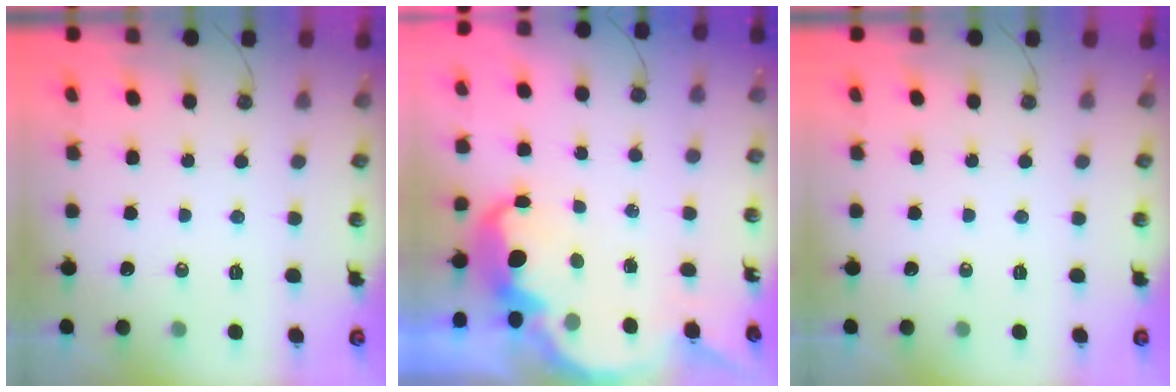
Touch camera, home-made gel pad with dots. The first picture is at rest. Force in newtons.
{"total": 5.6, "press": 5.6, "slide": 0.6}
{"total": 0.0}